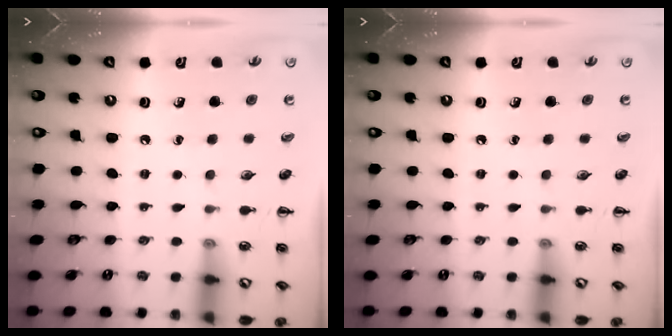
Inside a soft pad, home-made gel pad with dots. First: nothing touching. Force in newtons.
{"total": 0.0}